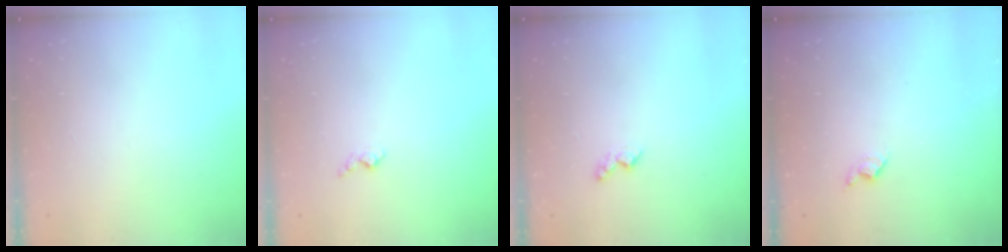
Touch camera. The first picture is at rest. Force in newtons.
{"total": 3.6, "press": 3.6, "slide": 0.5}
{"total": 3.8, "press": 3.7, "slide": 0.7}
{"total": 5.0, "press": 4.9, "slide": 0.6}